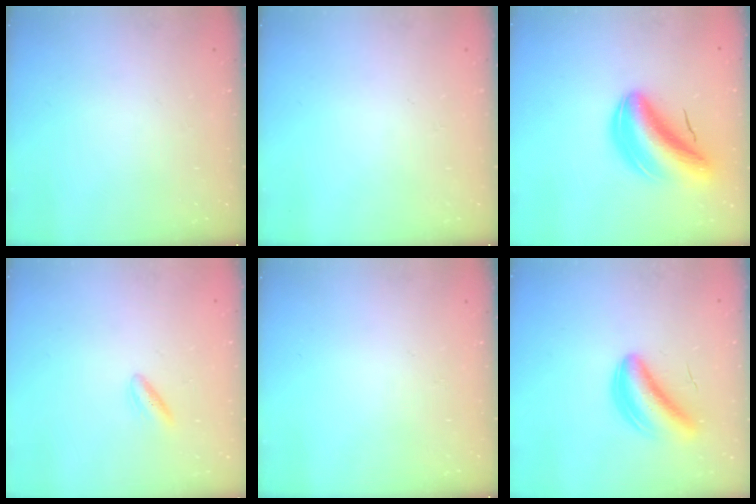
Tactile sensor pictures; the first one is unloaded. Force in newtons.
{"total": 0.0}
{"total": 11.1, "press": 10.6, "slide": 3.2}
{"total": 2.5, "press": 2.1, "slide": 1.3}
{"total": 0.0}
{"total": 6.3, "press": 6.1, "slide": 1.6}